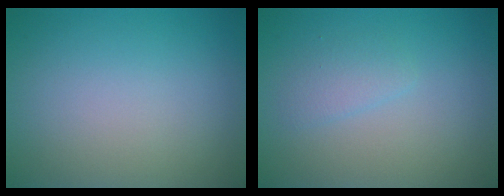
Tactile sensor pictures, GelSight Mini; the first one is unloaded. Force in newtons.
{"total": 1.4, "press": 1.4, "slide": 0.1}